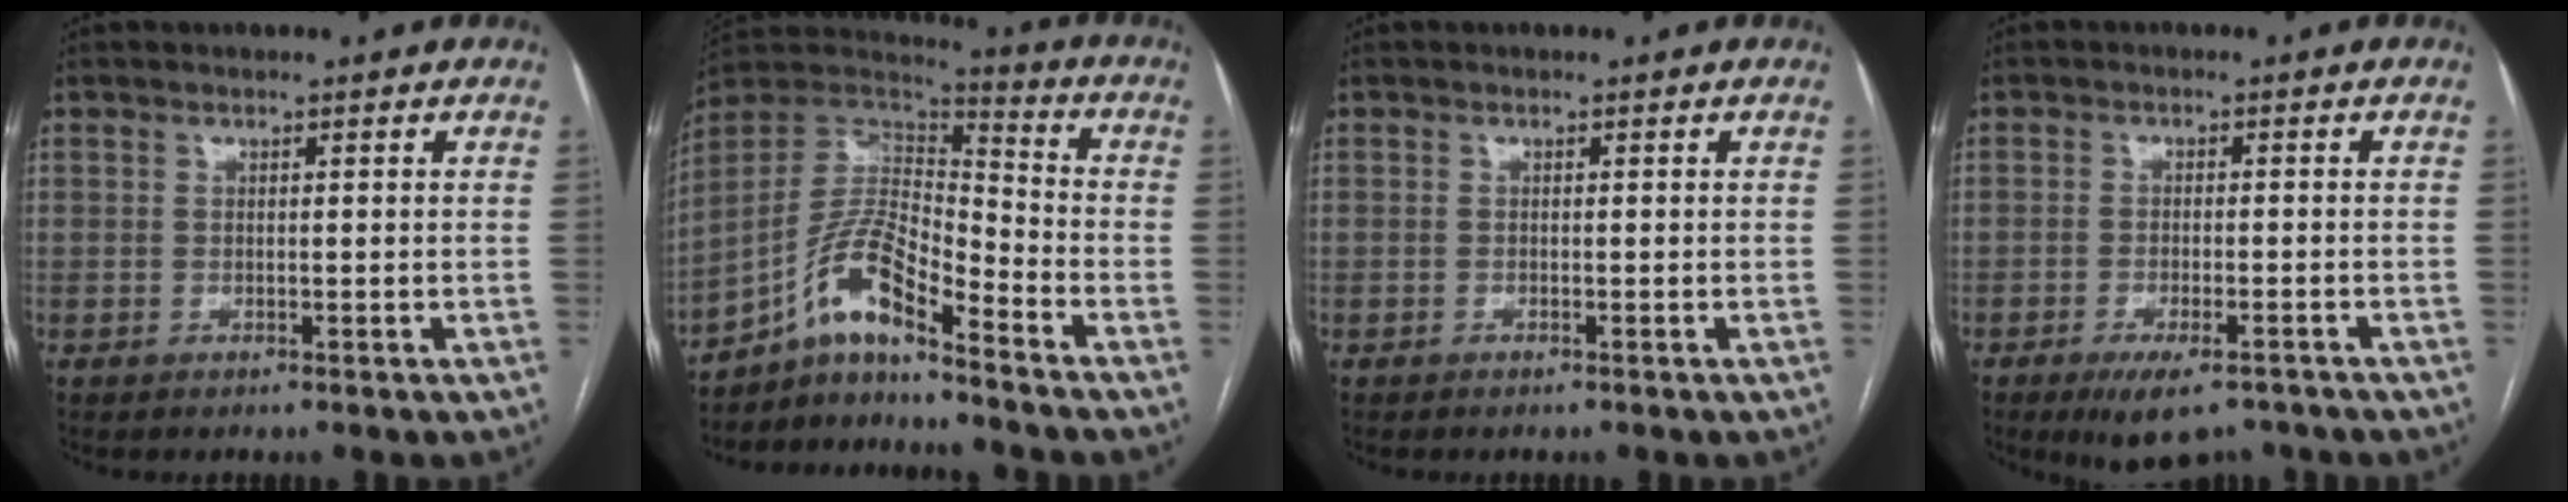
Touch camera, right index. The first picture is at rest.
{"total": 10.9, "force": [-7.4, 2.3, 7.6], "torque": [-0.155, 0.030, -0.137]}
{"total": 0.0}
{"total": 7.2, "force": [-5.3, 2.4, 4.2], "torque": [-0.059, -0.006, -0.082]}